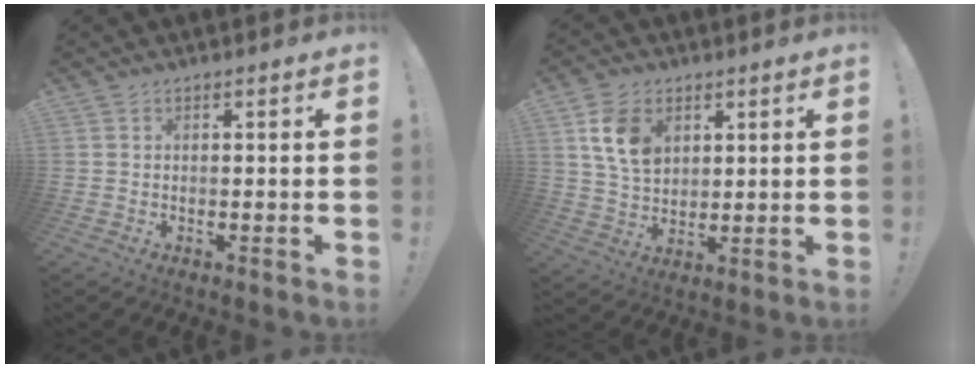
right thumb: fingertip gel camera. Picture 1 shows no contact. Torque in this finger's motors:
{"motor_torque": [0.73, 0.74, 0.67, 0.02, 0.16]}